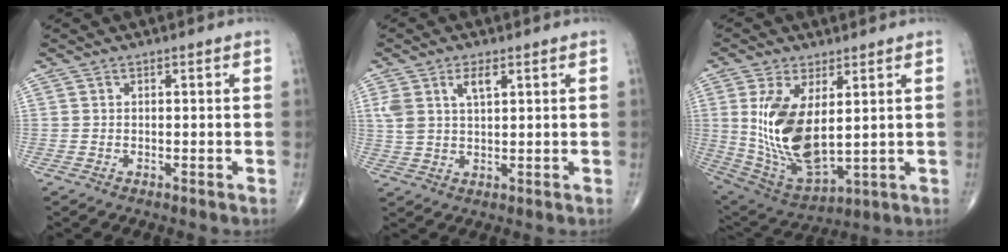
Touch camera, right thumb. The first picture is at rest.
{"total": 5.4, "force": [2.5, 2.4, 4.1], "torque": [-0.082, -0.003, 0.053]}
{"total": 16.0, "force": [2.6, 7.8, 13.7], "torque": [-0.262, -0.020, 0.073]}